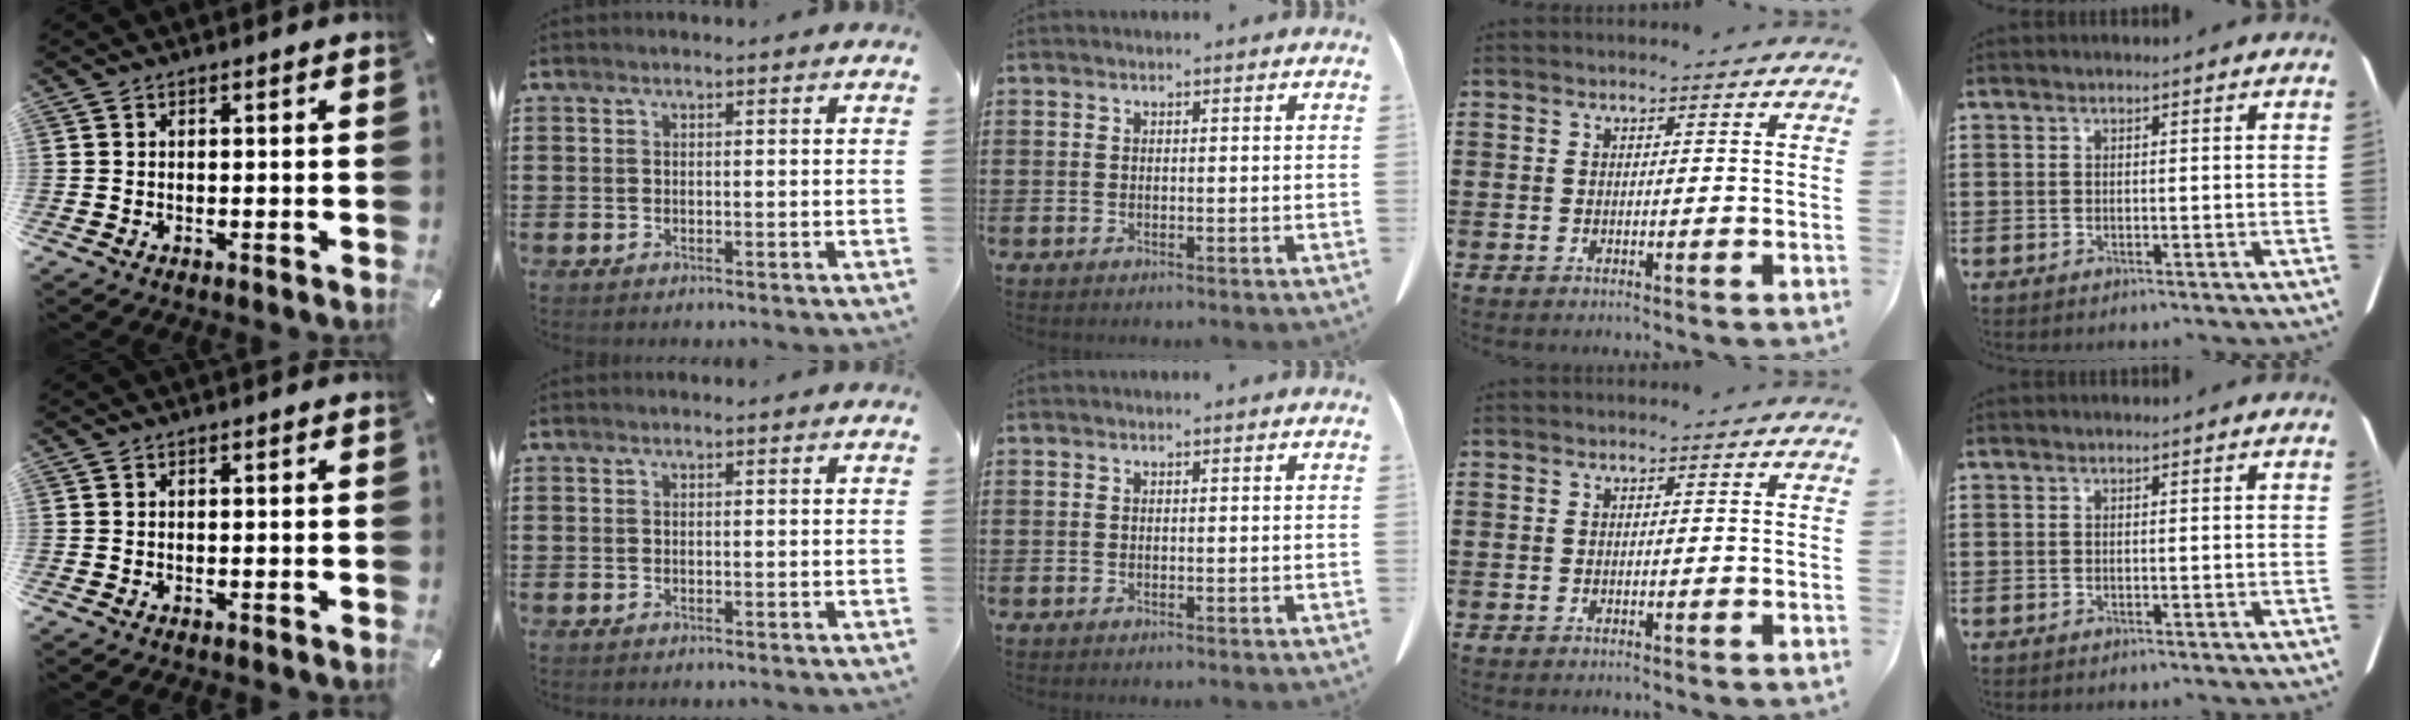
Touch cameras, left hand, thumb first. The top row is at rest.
{}